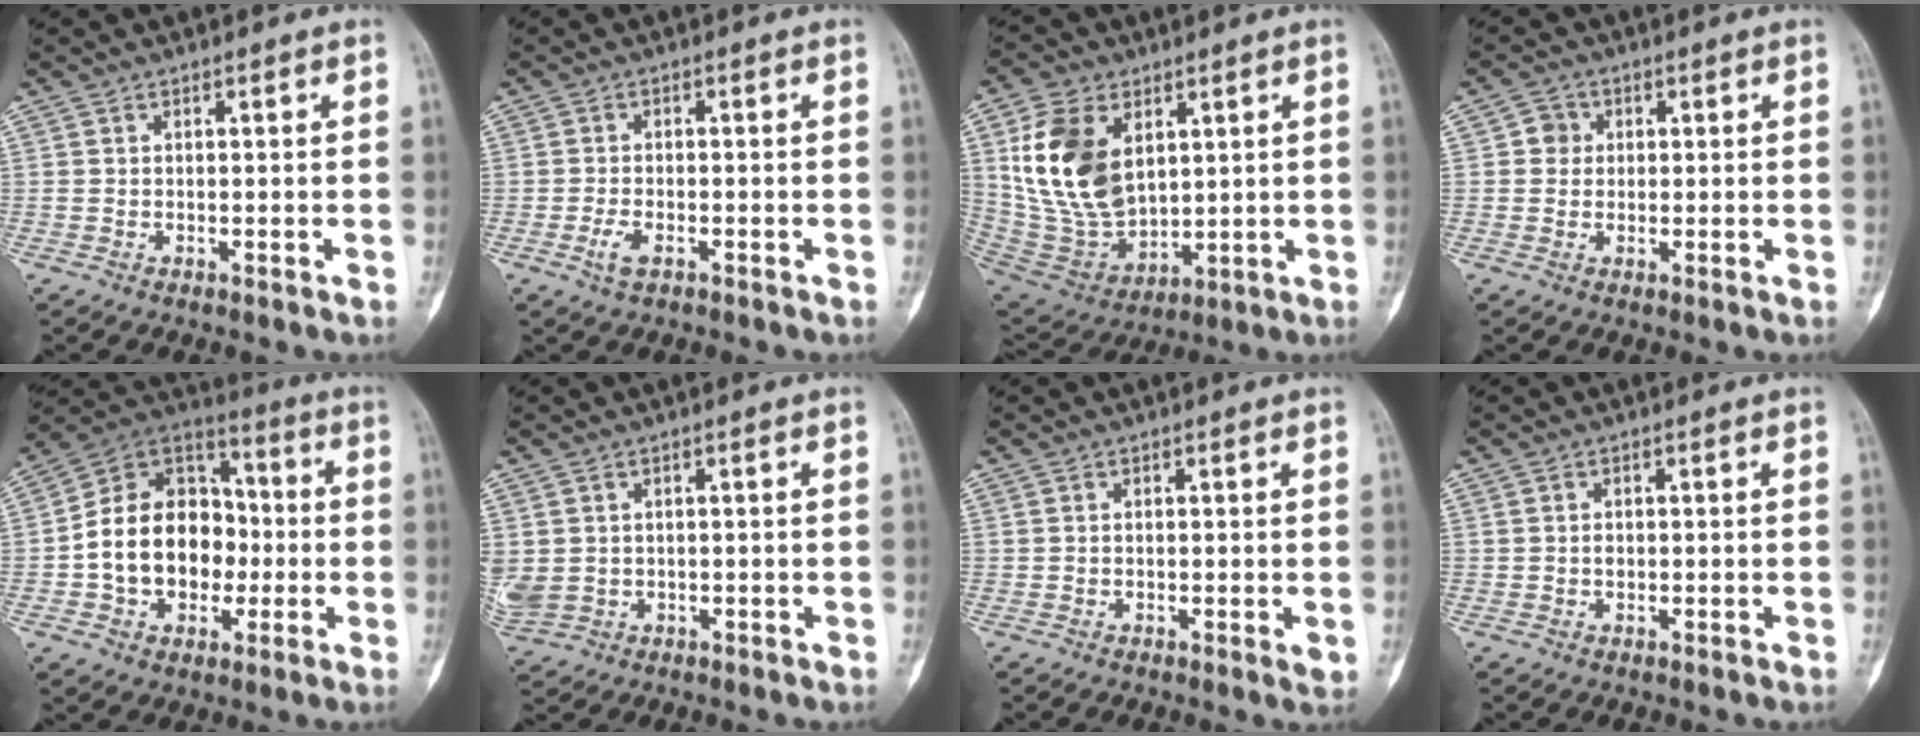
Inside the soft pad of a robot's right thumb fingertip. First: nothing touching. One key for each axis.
{"total": 2.8, "fx": -1.3, "fy": 1.3, "fz": 2.1, "tx": -0.043, "ty": 0.006, "tz": -0.027}
{"total": 17.7, "fx": 5.0, "fy": 11.4, "fz": 12.5, "tx": -0.222, "ty": -0.022, "tz": 0.115}
{"total": 3.0, "fx": 0.4, "fy": 2.9, "fz": 0.7, "tx": 0.014, "ty": 0.005, "tz": 0.000}
{"total": 18.7, "fx": -2.1, "fy": 14.1, "fz": 12.0, "tx": -0.158, "ty": 0.041, "tz": -0.035}
{"total": 6.9, "fx": -0.1, "fy": 5.9, "fz": 3.7, "tx": -0.105, "ty": 0.000, "tz": 0.017}
{"total": 1.2, "fx": -0.1, "fy": 0.3, "fz": 1.1, "tx": -0.014, "ty": -0.005, "tz": -0.003}
{"total": 0.9, "fx": -0.1, "fy": 0.8, "fz": 0.5, "tx": -0.006, "ty": 0.003, "tz": -0.002}